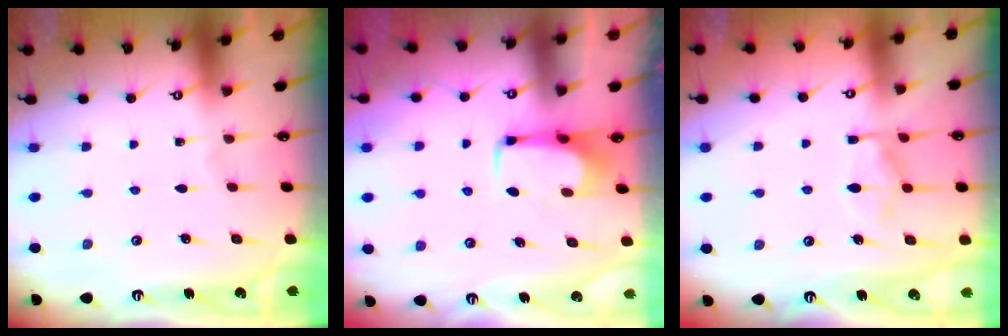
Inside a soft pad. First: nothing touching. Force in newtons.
{"total": 1.6, "press": 1.6, "slide": 0.5}
{"total": 9.9, "press": 9.8, "slide": 1.1}